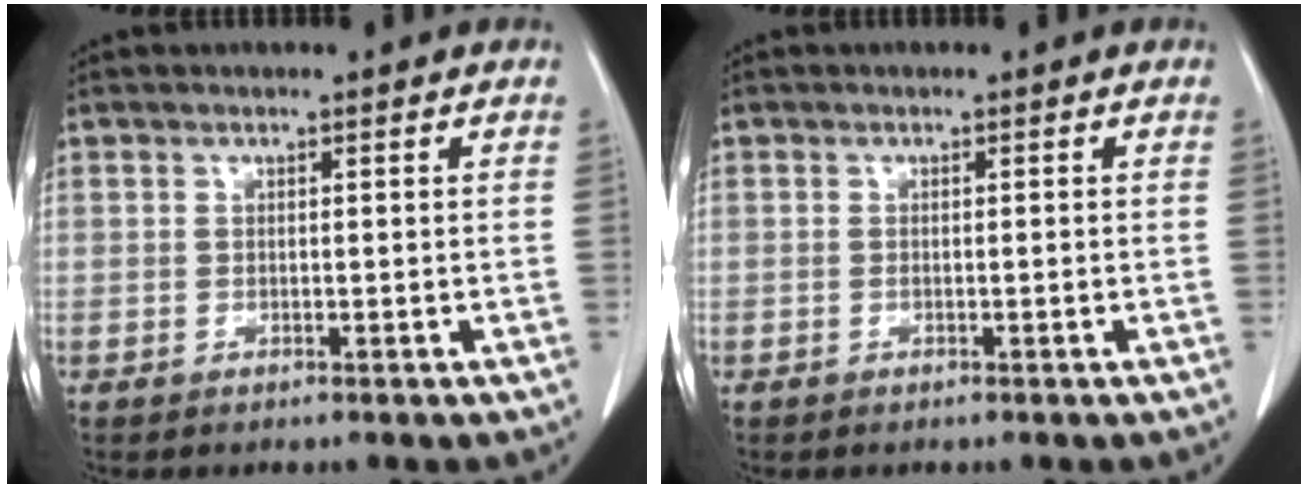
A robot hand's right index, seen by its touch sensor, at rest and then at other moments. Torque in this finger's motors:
{"motor_torque": [0.12, -0.10, 0.10, 0.01]}